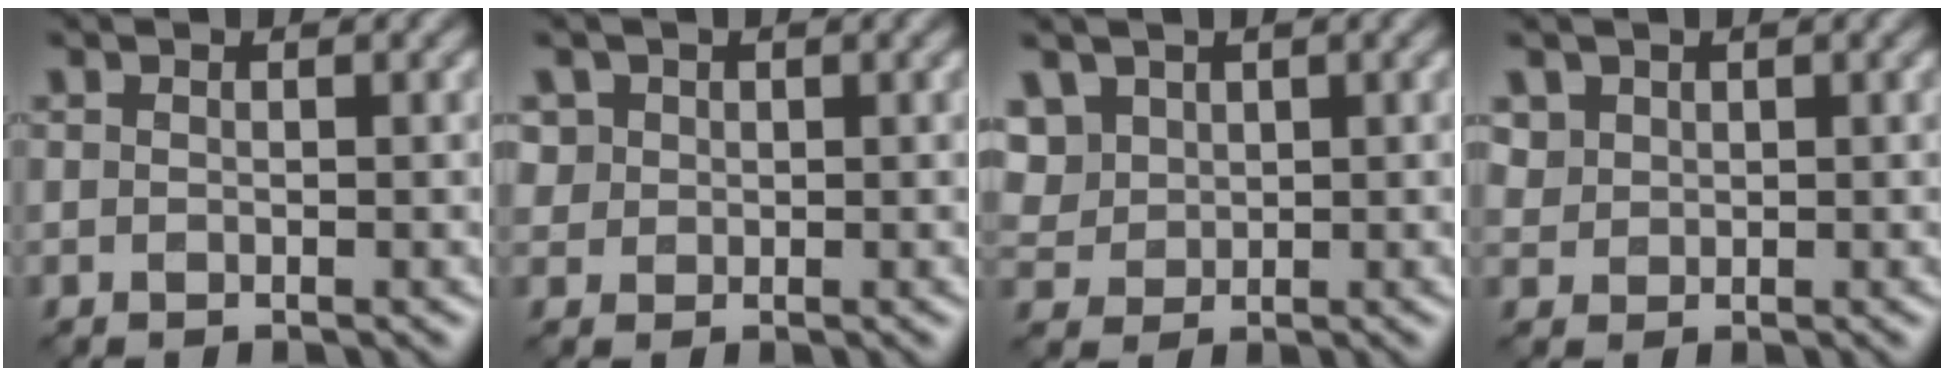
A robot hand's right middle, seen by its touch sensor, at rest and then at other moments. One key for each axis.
{"total": 2.1, "fx": 1.1, "fy": 1.8, "fz": 0.4, "tx": -0.017, "ty": 0.005, "tz": 0.027}
{"total": 4.3, "fx": 2.2, "fy": 3.3, "fz": 1.6, "tx": -0.066, "ty": 0.017, "tz": 0.048}
{"total": 1.6, "fx": 1.1, "fy": 1.2, "fz": 0.1, "tx": -0.012, "ty": -0.004, "tz": 0.033}